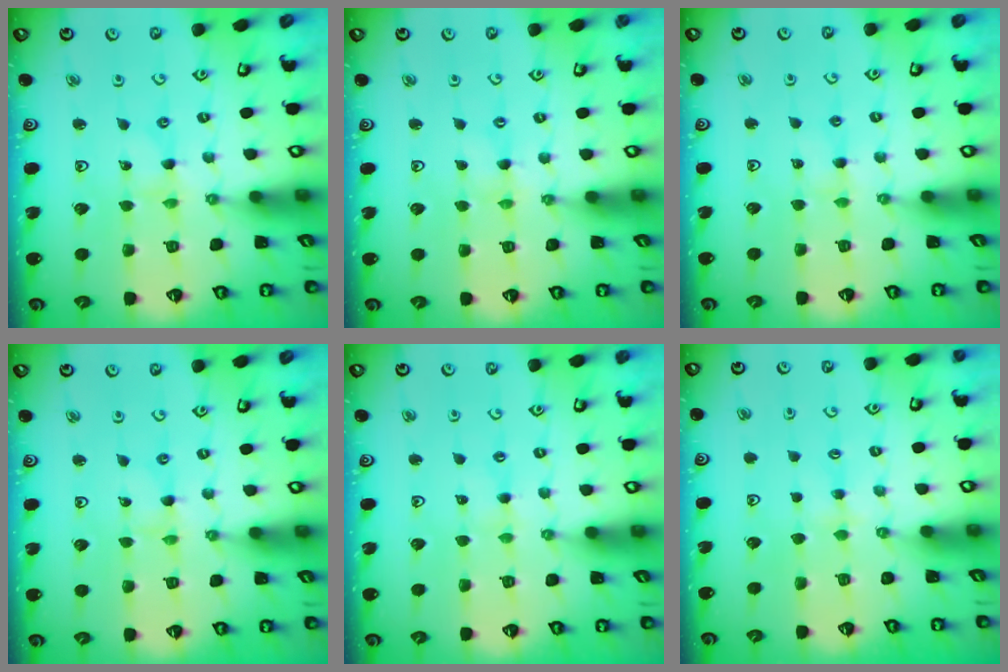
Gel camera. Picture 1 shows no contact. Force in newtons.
{"total": 0.0}
{"total": 2.5, "press": 2.5, "slide": 0.2}
{"total": 0.0}
{"total": 1.4, "press": 1.4, "slide": 0.2}
{"total": 2.1, "press": 2.1, "slide": 0.4}